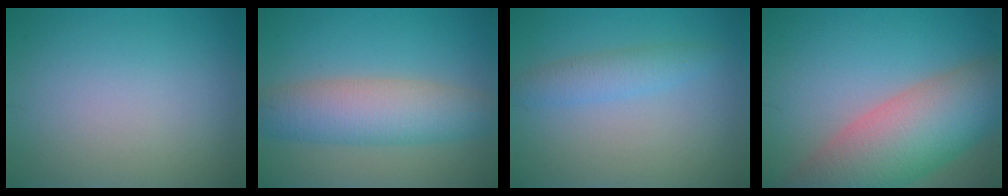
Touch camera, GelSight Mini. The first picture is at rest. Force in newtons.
{"total": 6.3, "press": 6.3, "slide": 0.2}
{"total": 2.3, "press": 2.3, "slide": 0.1}
{"total": 10.8, "press": 10.8, "slide": 0.5}